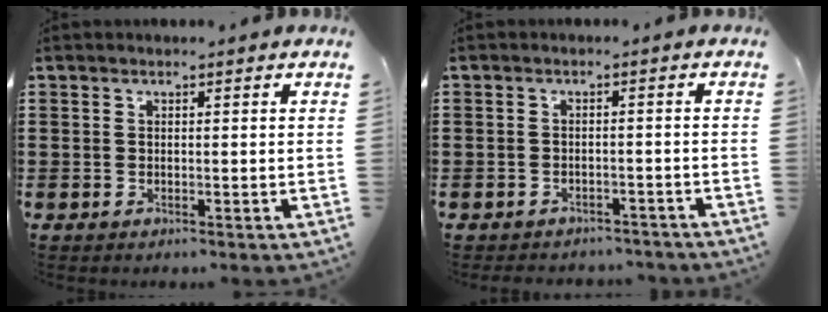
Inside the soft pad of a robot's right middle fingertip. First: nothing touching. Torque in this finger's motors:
{"motor_torque": [2.01, 0.13, -0.04, 0.00]}